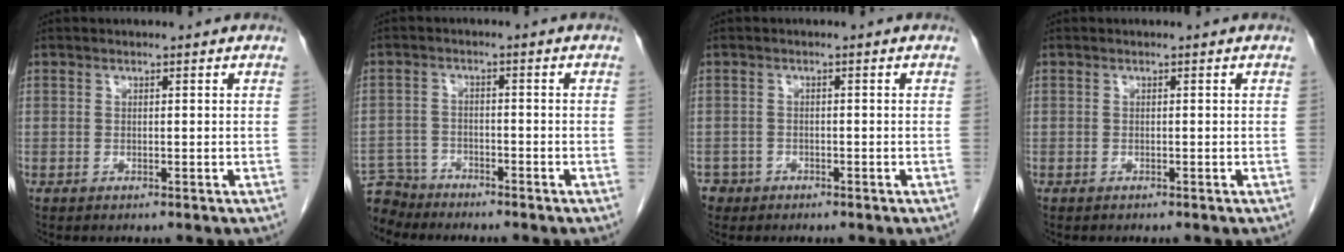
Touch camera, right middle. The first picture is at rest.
{"total": 5.7, "force": [-5.4, 1.7, -0.4], "torque": [0.013, -0.002, -0.102]}
{"total": 2.1, "force": [-1.4, 1.5, -0.3], "torque": [0.001, 0.008, -0.026]}
{"total": 0.0}